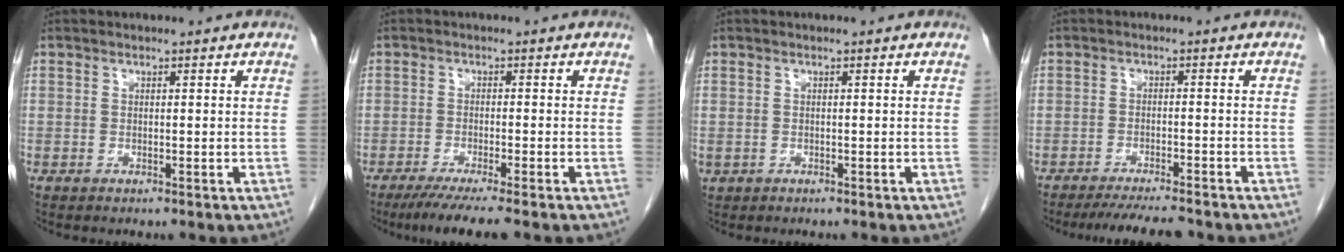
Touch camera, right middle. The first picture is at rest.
{"total": 7.0, "force": [-5.4, -0.1, 4.4], "torque": [-0.063, -0.017, -0.085]}
{"total": 0.7, "force": [-0.3, 0.6, 0.2], "torque": [-0.006, 0.003, 0.002]}
{"total": 7.8, "force": [-7.0, 0.7, 3.3], "torque": [-0.041, -0.014, -0.107]}